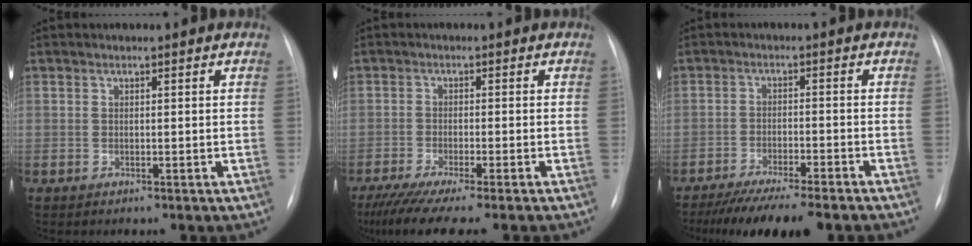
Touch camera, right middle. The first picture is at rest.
{"total": 10.8, "force": [-8.9, 0.0, 6.2], "torque": [-0.082, -0.029, -0.139]}
{"total": 12.5, "force": [-10.5, 1.3, 6.6], "torque": [-0.094, -0.020, -0.159]}